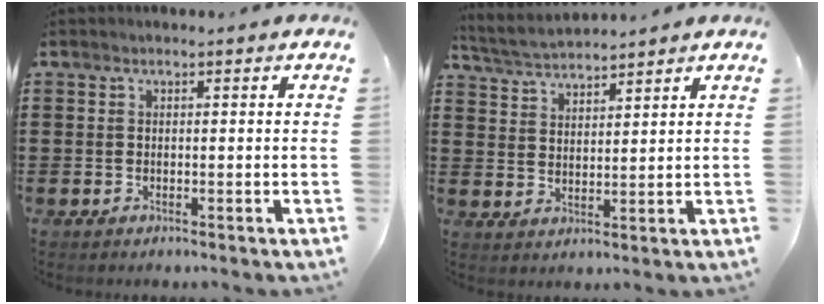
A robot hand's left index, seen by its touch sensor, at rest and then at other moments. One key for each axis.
{"total": 3.5, "fx": 3.5, "fy": 0.1, "fz": 0.4, "tx": -0.022, "ty": -0.013, "tz": 0.063}